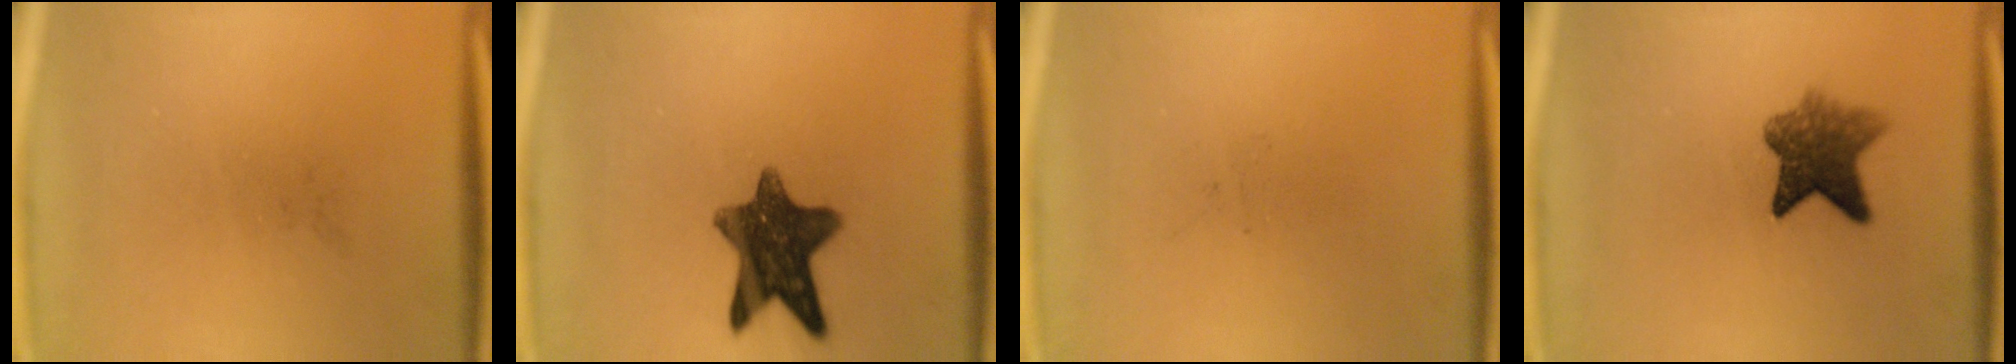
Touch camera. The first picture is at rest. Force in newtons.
{"total": 11.4}
{"total": 0.0}
{"total": 6.5}